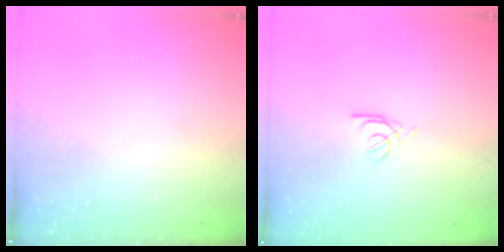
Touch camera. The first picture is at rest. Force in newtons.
{"total": 2.2, "press": 2.2, "slide": 0.6}